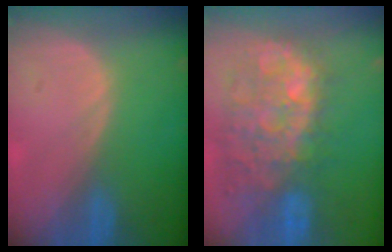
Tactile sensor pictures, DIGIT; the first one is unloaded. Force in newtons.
{"total": 12.2, "press": 11.1, "slide": 5.1}